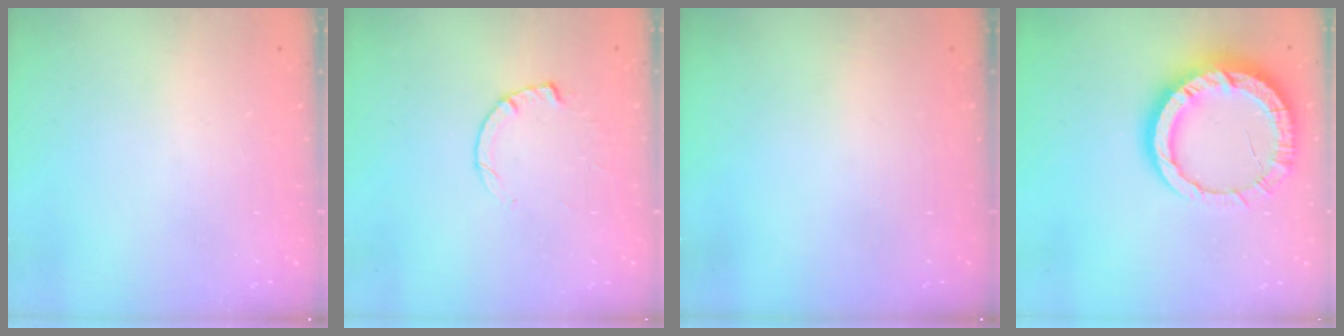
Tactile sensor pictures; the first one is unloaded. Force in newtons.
{"total": 4.1, "press": 4.0, "slide": 0.8}
{"total": 0.0}
{"total": 14.6, "press": 14.5, "slide": 1.4}